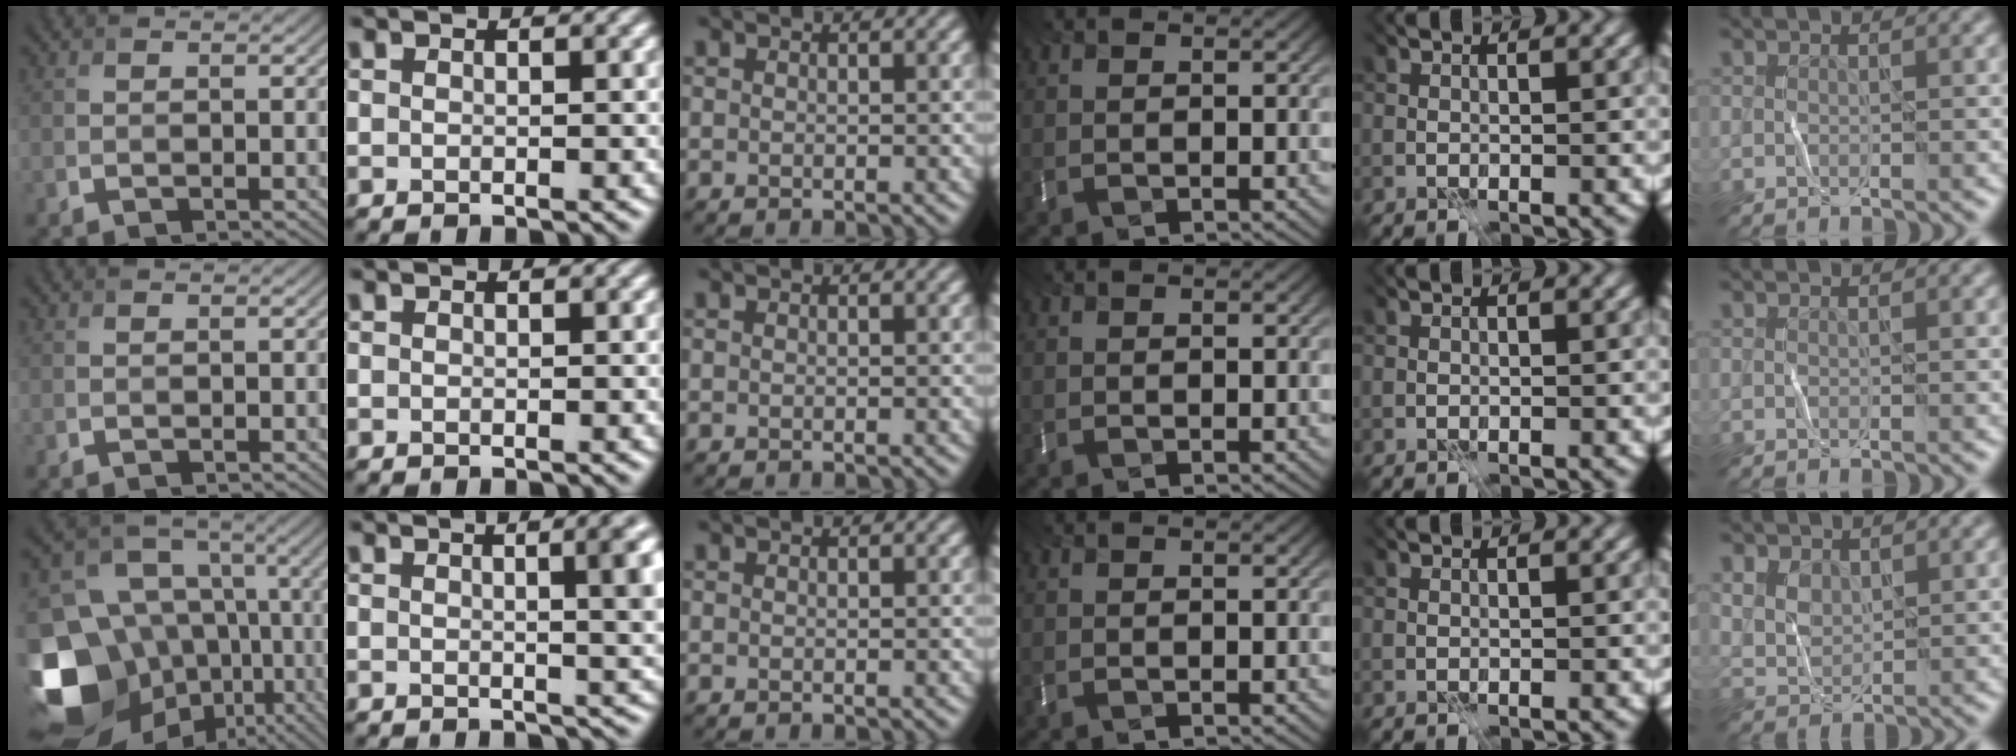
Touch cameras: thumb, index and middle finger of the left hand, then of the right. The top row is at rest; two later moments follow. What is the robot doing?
{"motion": "fold", "object": "bubble wrap"}